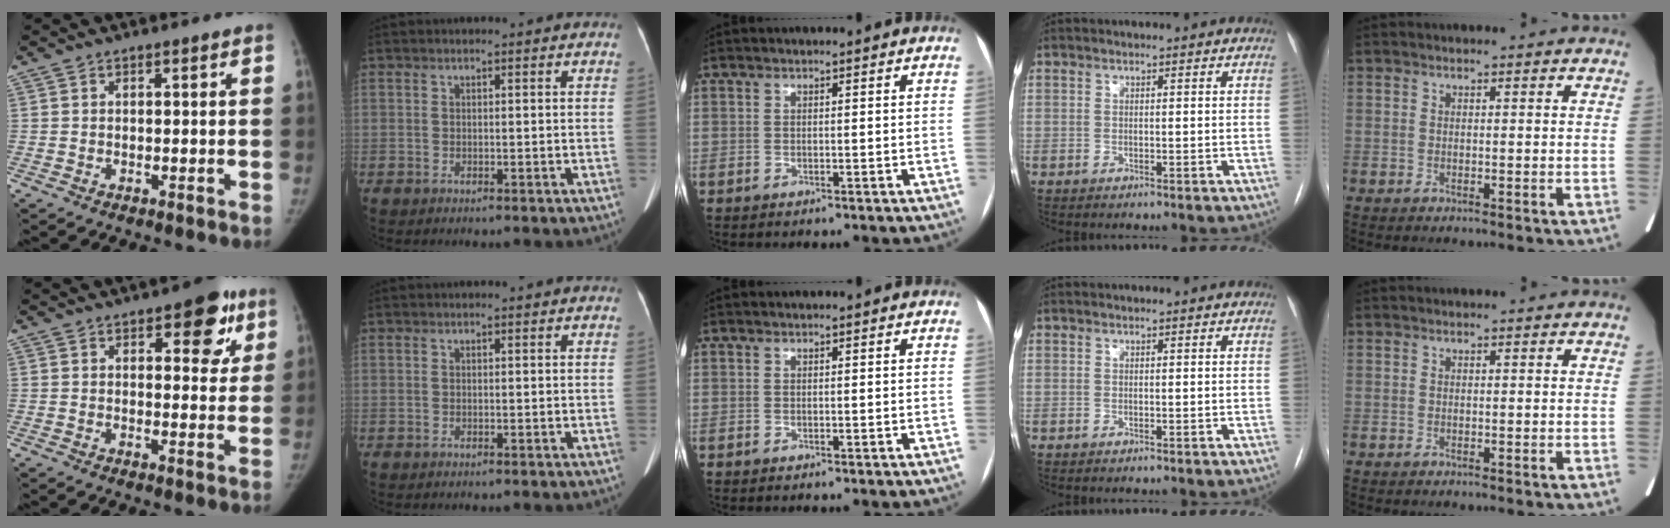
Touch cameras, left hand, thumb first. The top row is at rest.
{"thumb": {"total": 9.1, "force": [4.6, 4.5, 6.5], "torque": [-0.040, -0.014, 0.052]}}